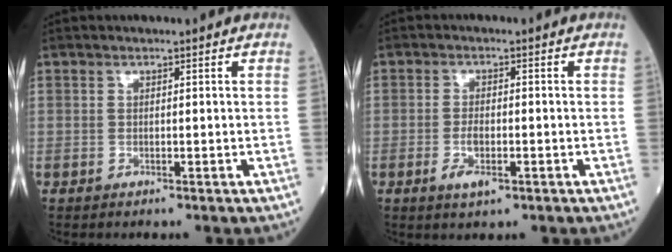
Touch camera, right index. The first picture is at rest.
{"total": 3.6, "force": [-1.4, 1.1, 3.1], "torque": [-0.062, -0.002, -0.023]}